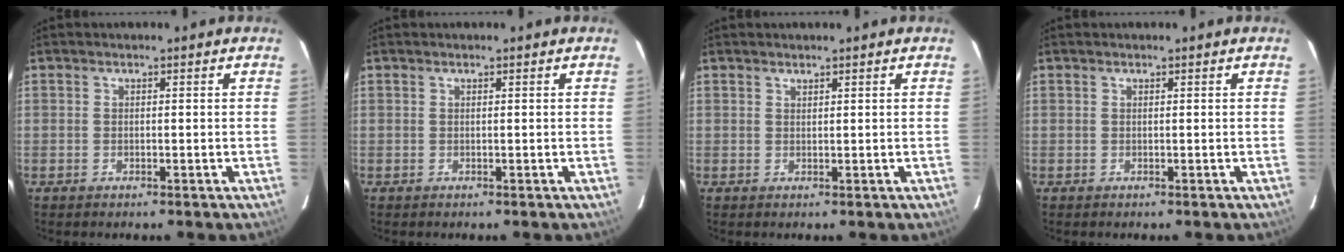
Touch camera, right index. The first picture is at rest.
{"total": 0.0}
{"total": 0.7, "force": [0.7, 0.1, 0.1], "torque": [-0.001, -0.001, 0.013]}
{"total": 0.0}